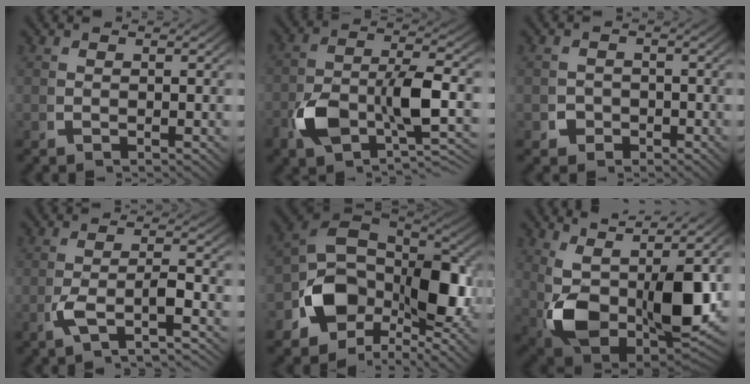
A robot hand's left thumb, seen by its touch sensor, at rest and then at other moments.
{"total": 7.2, "force": [-2.9, 3.4, 5.6], "torque": [-0.127, -0.018, -0.044]}
{"total": 1.8, "force": [-1.0, 1.4, -0.1], "torque": [0.001, -0.003, -0.019]}
{"total": 3.9, "force": [-1.7, 1.1, 3.3], "torque": [-0.077, -0.001, -0.030]}
{"total": 12.5, "force": [-0.8, 8.1, 9.5], "torque": [-0.198, -0.032, -0.011]}
{"total": 15.4, "force": [-0.2, 9.2, 12.3], "torque": [-0.259, -0.069, 0.031]}